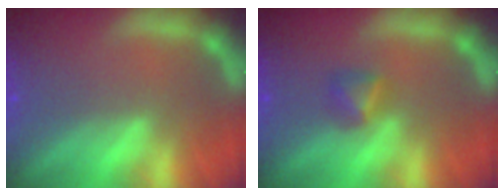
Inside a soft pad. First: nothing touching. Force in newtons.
{"total": 1.9}